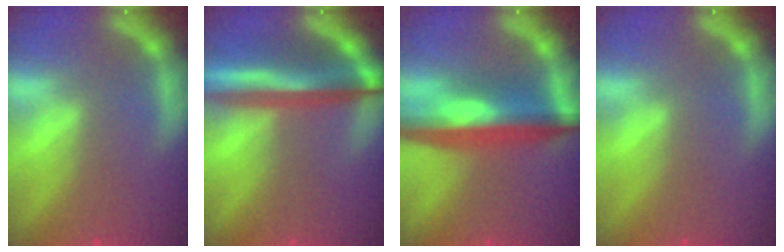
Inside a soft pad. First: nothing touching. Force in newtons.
{"total": 9.1}
{"total": 8.6}
{"total": 0.0}